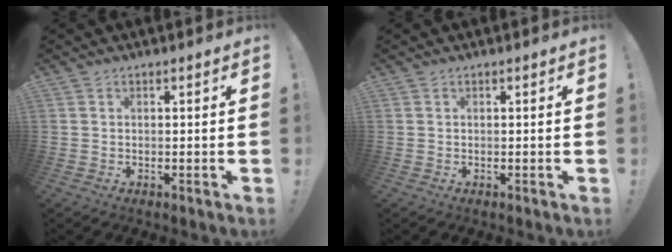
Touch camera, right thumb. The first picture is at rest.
{"total": 0.0}